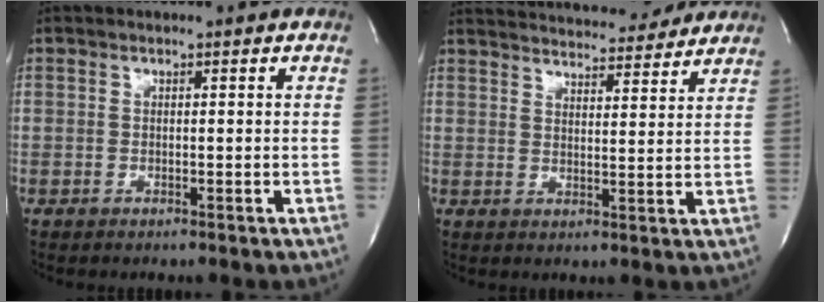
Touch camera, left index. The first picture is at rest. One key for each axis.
{"total": 17.5, "fx": 16.5, "fy": 2.4, "fz": 5.3, "tx": -0.083, "ty": 0.013, "tz": 0.219}